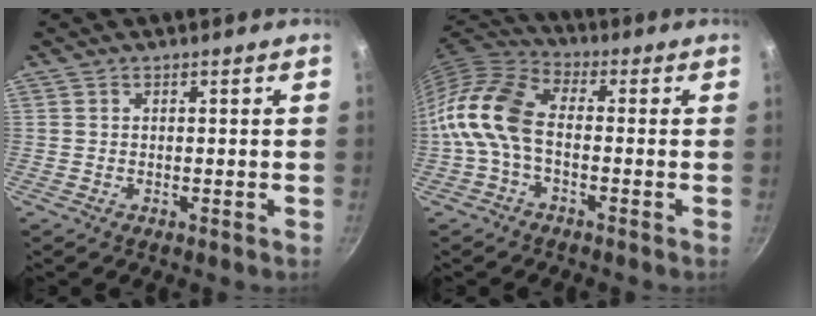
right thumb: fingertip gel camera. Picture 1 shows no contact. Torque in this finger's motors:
{"motor_torque": [0.53, 0.49, 0.05, 0.10, 0.43]}